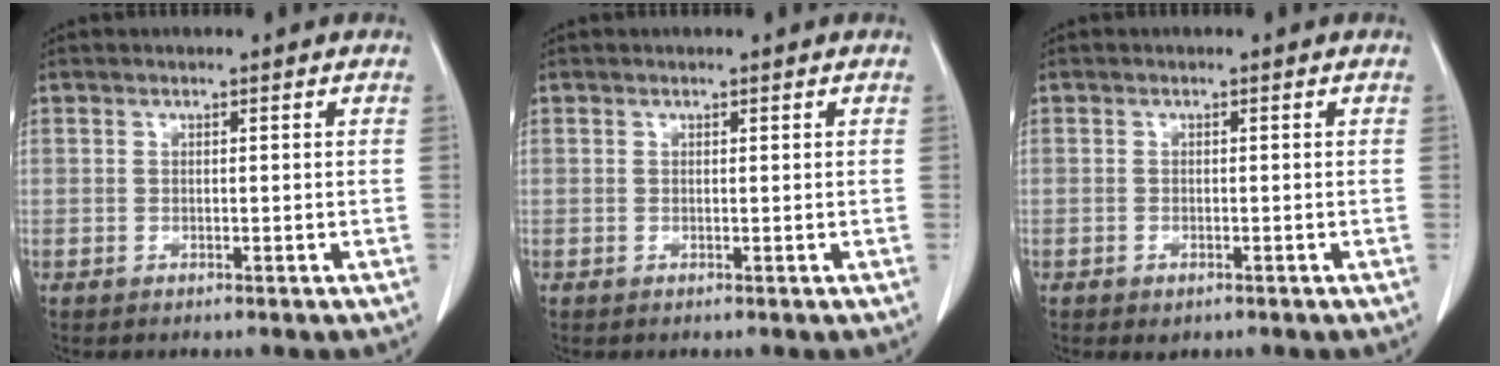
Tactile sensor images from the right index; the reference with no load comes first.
{"total": 0.0}
{"total": 1.1, "force": [-0.7, 0.6, 0.6], "torque": [-0.012, -0.001, -0.004]}